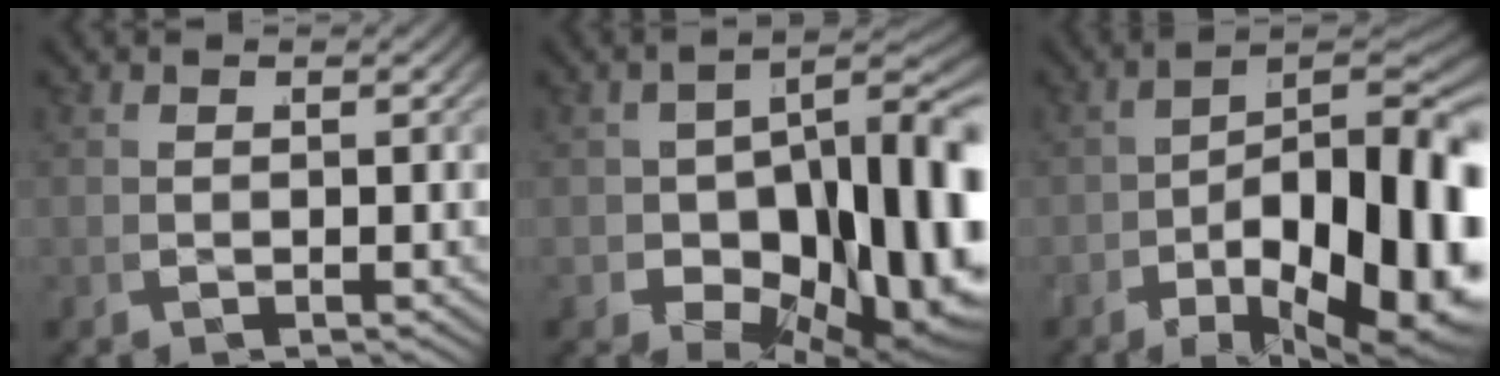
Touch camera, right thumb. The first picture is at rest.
{"total": 16.5, "force": [-3.8, 10.3, 12.4], "torque": [-0.188, -0.061, -0.020]}
{"total": 18.1, "force": [-4.6, 10.3, 14.2], "torque": [-0.208, -0.062, -0.039]}